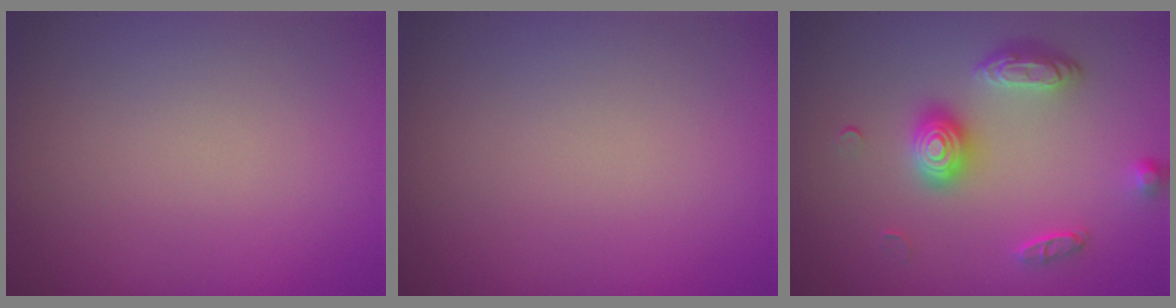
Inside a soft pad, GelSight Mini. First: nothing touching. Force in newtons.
{"total": 0.0}
{"total": 3.2, "press": 2.9, "slide": 1.2}